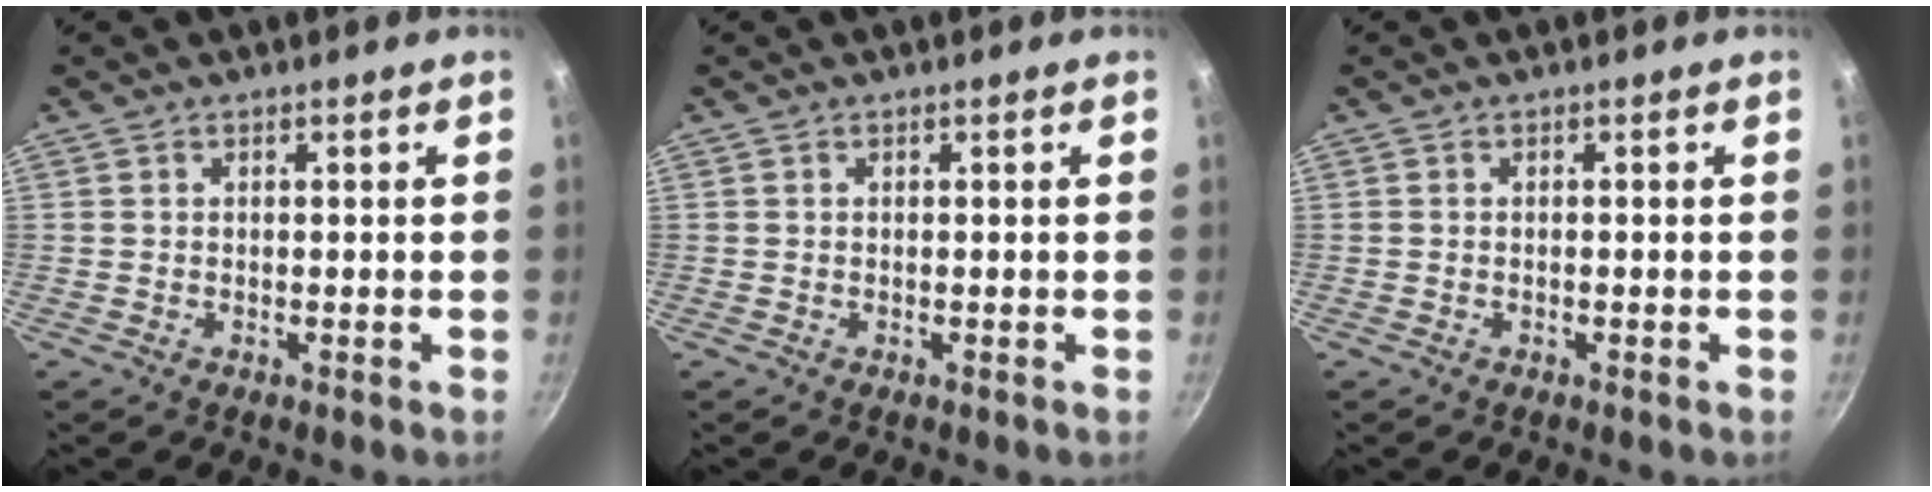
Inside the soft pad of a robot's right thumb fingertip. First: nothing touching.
{"total": 0.0}
{"total": 0.0}